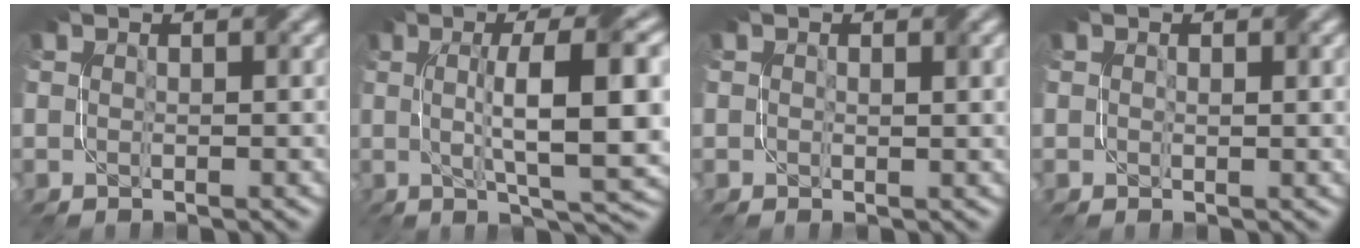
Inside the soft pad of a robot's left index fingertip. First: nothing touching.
{"total": 11.8, "force": [1.0, 2.7, 11.4], "torque": [-0.163, 0.009, 0.018]}
{"total": 1.5, "force": [0.4, 0.7, 1.3], "torque": [-0.015, -0.001, 0.008]}
{"total": 1.4, "force": [0.5, 0.7, 1.1], "torque": [-0.014, -0.001, 0.010]}